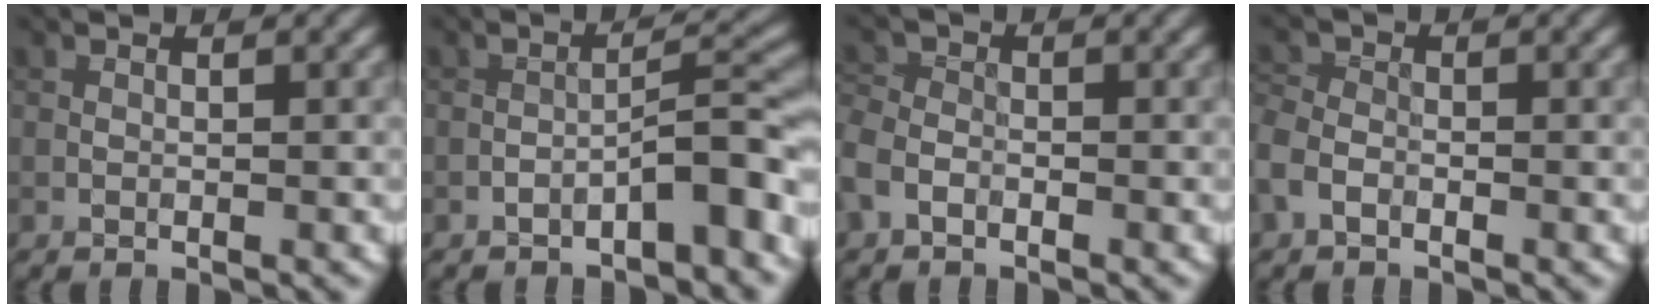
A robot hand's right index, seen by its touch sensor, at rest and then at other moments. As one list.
[{"total": 4.0, "force": [-2.5, 0.7, 3.0], "torque": [-0.046, 0.023, -0.042]}, {"total": 2.8, "force": [-1.6, 1.9, 1.3], "torque": [-0.033, 0.000, -0.046]}, {"total": 2.8, "force": [-1.5, 1.9, 1.4], "torque": [-0.033, 0.001, -0.044]}]